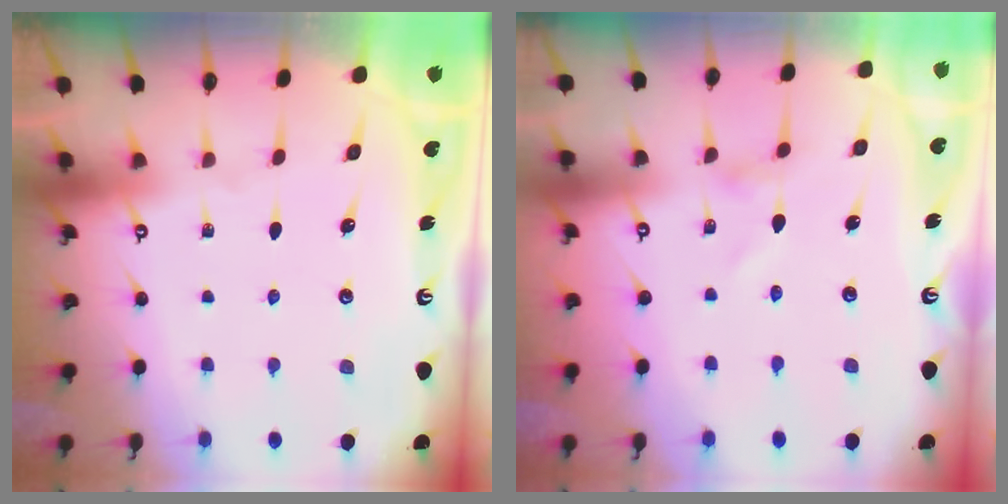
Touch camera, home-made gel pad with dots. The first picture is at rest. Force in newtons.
{"total": 0.0}